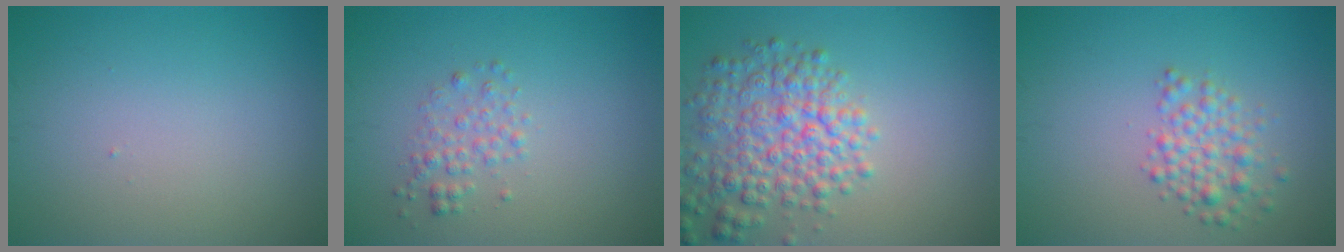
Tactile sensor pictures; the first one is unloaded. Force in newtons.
{"total": 1.7, "press": 1.7, "slide": 0.0}
{"total": 5.8, "press": 5.8, "slide": 0.3}
{"total": 2.8, "press": 2.8, "slide": 0.0}